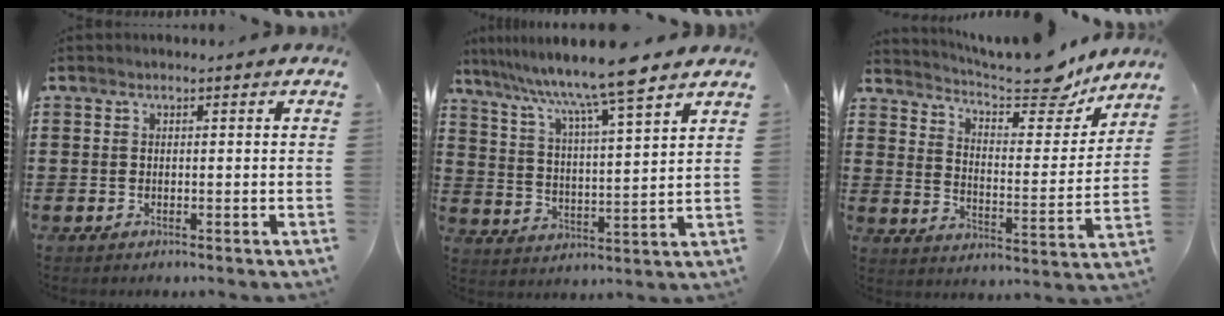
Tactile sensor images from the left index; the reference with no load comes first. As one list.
[{"total": 8.8, "force": [7.5, -0.4, 4.7], "torque": [-0.119, -0.043, 0.122]}, {"total": 11.0, "force": [9.6, 2.3, 4.7], "torque": [-0.088, -0.069, 0.161]}]